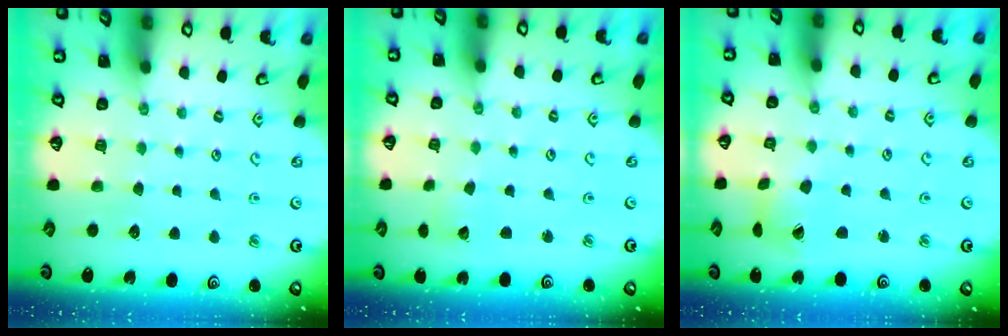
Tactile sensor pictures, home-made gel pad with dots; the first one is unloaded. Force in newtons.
{"total": 2.5, "press": 2.5, "slide": 0.4}
{"total": 4.2, "press": 4.2, "slide": 0.5}